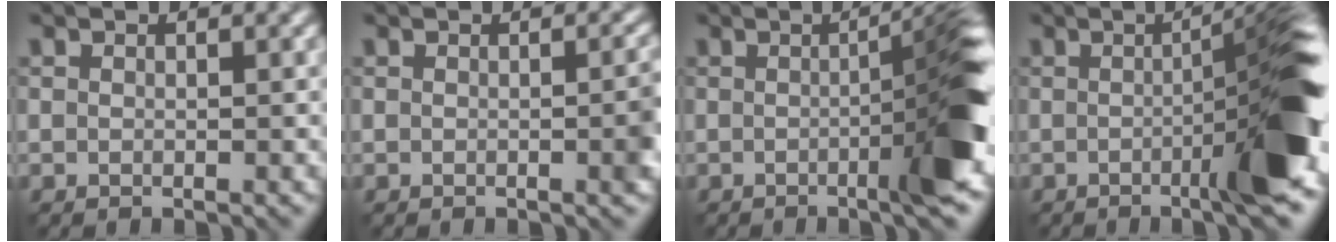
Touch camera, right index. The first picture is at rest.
{"total": 2.2, "force": [-0.1, 0.5, 2.1], "torque": [-0.022, 0.005, -0.001]}
{"total": 7.9, "force": [-1.0, 1.2, 7.7], "torque": [-0.094, 0.004, -0.014]}
{"total": 9.8, "force": [-1.4, 1.5, 9.6], "torque": [-0.112, 0.002, -0.023]}